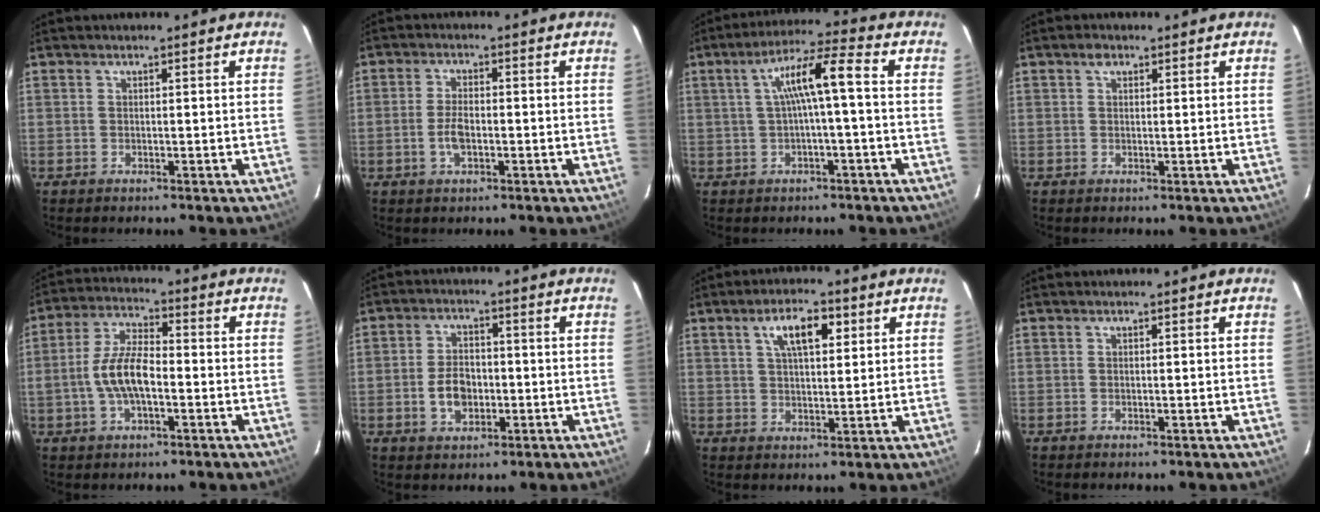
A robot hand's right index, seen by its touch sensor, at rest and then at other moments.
{"total": 4.1, "force": [-1.2, 2.0, 3.4], "torque": [-0.072, 0.001, -0.021]}
{"total": 7.7, "force": [0.0, 0.5, 7.7], "torque": [-0.143, 0.022, 0.006]}
{"total": 1.6, "force": [0.8, 1.1, 0.7], "torque": [-0.012, 0.007, 0.013]}
{"total": 9.1, "force": [-2.1, 3.8, 8.0], "torque": [-0.162, 0.010, -0.038]}
{"total": 8.1, "force": [-1.9, 5.0, 6.1], "torque": [-0.122, 0.010, -0.027]}
{"total": 7.2, "force": [3.1, 2.8, 5.8], "torque": [-0.101, 0.015, 0.055]}
{"total": 0.0}